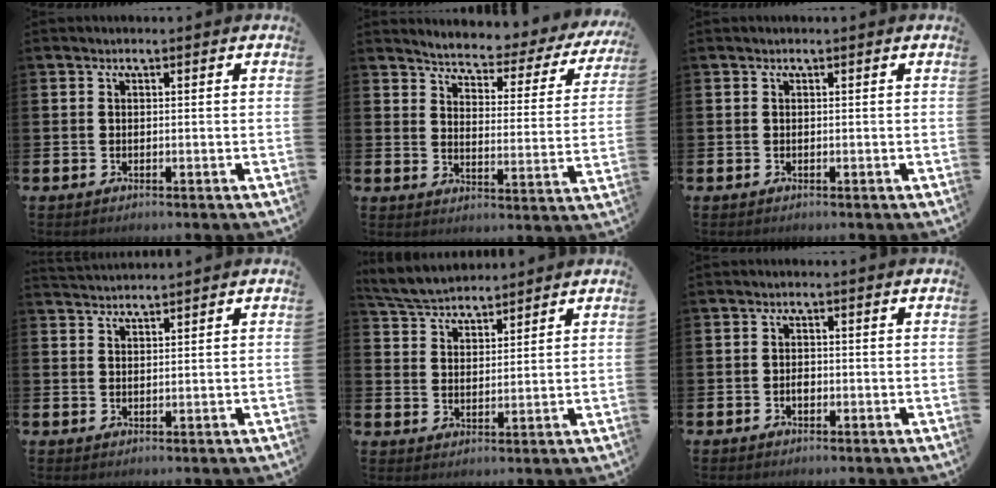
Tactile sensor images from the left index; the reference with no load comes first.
{"total": 4.0, "force": [3.8, 0.7, 1.0], "torque": [-0.040, -0.037, 0.055]}
{"total": 0.0}
{"total": 2.0, "force": [2.0, -0.1, -0.2], "torque": [0.006, -0.013, 0.036]}
{"total": 4.9, "force": [4.9, 0.8, 0.4], "torque": [-0.025, -0.023, 0.088]}
{"total": 1.2, "force": [-0.4, 0.8, 0.9], "torque": [-0.009, 0.000, -0.010]}